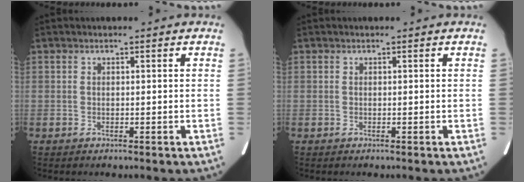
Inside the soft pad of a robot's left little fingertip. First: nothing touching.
{"total": 0.0}